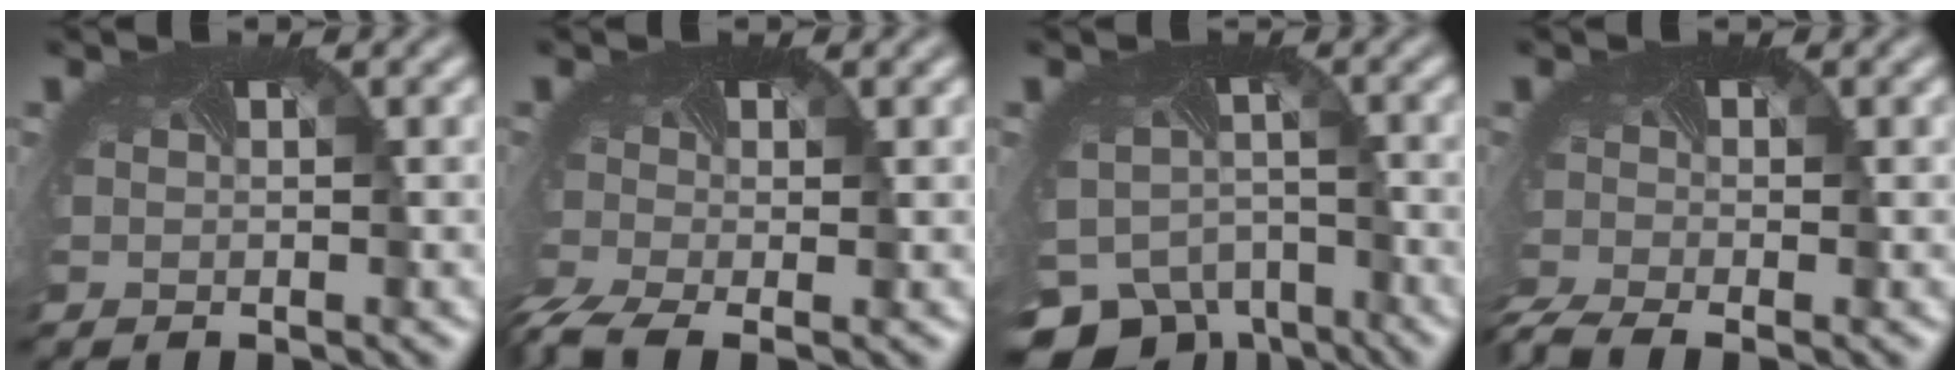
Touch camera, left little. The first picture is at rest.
{"total": 4.4, "force": [-2.9, 1.8, 2.8], "torque": [-0.077, -0.027, -0.056]}
{"total": 10.7, "force": [-7.9, 6.2, 3.7], "torque": [-0.083, -0.042, -0.105]}
{"total": 4.5, "force": [-3.6, 1.2, 2.4], "torque": [-0.065, -0.029, -0.067]}